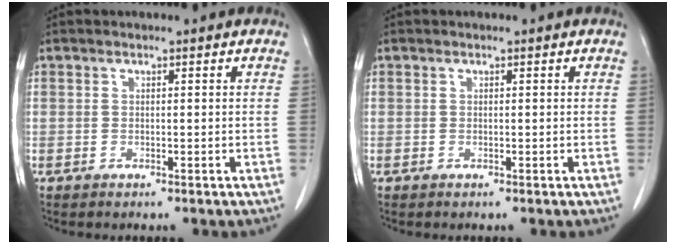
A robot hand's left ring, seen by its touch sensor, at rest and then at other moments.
{"total": 0.0}